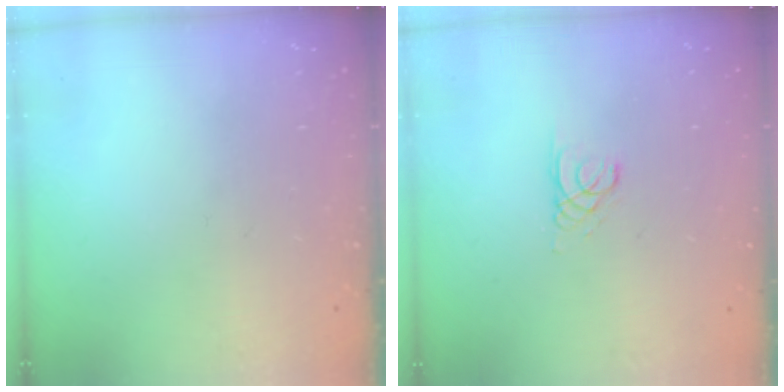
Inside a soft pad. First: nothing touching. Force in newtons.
{"total": 1.3, "press": 1.3, "slide": 0.1}